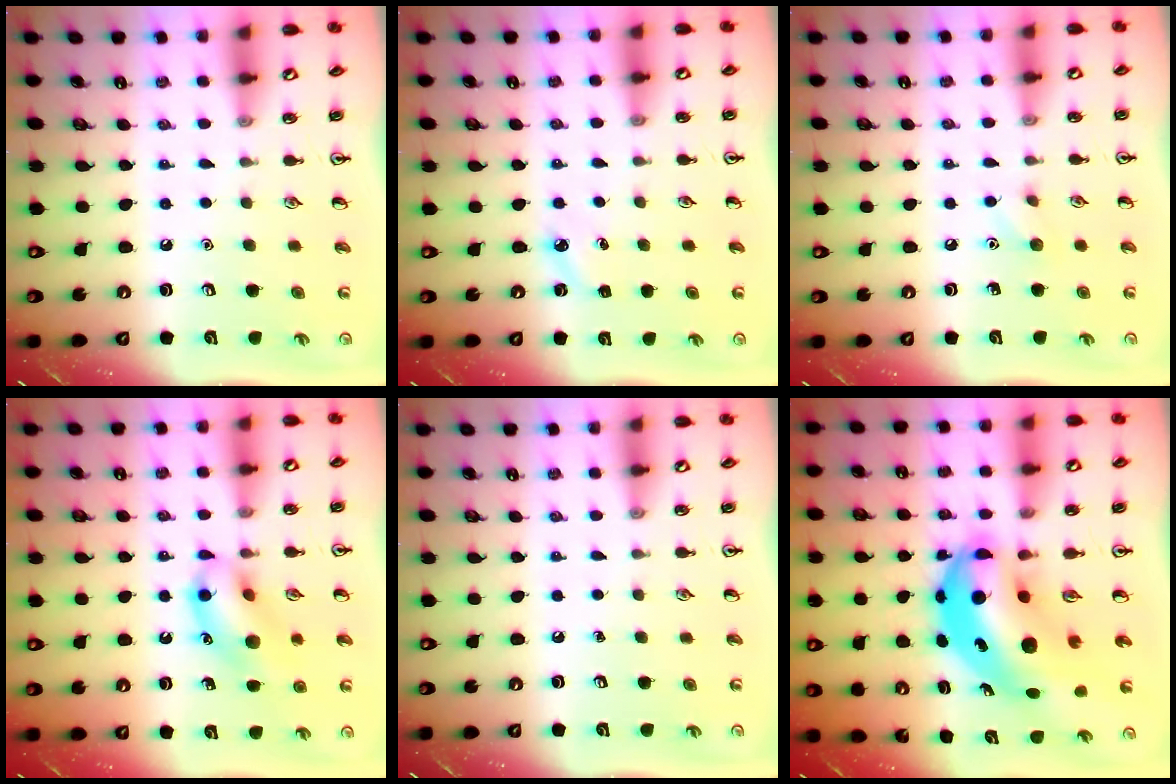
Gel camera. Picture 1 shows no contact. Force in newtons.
{"total": 3.1, "press": 3.0, "slide": 0.9}
{"total": 5.1, "press": 4.8, "slide": 1.7}
{"total": 13.0, "press": 12.8, "slide": 2.1}
{"total": 0.0}
{"total": 12.5, "press": 12.0, "slide": 3.3}